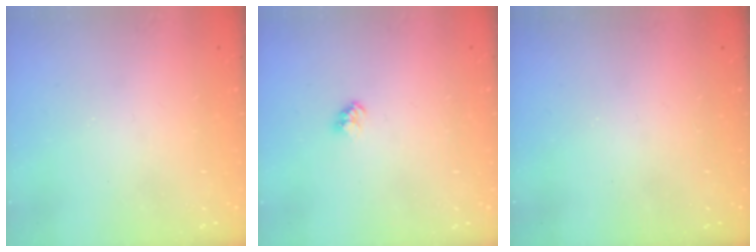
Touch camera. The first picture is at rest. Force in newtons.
{"total": 2.3, "press": 2.3, "slide": 0.3}
{"total": 0.0}